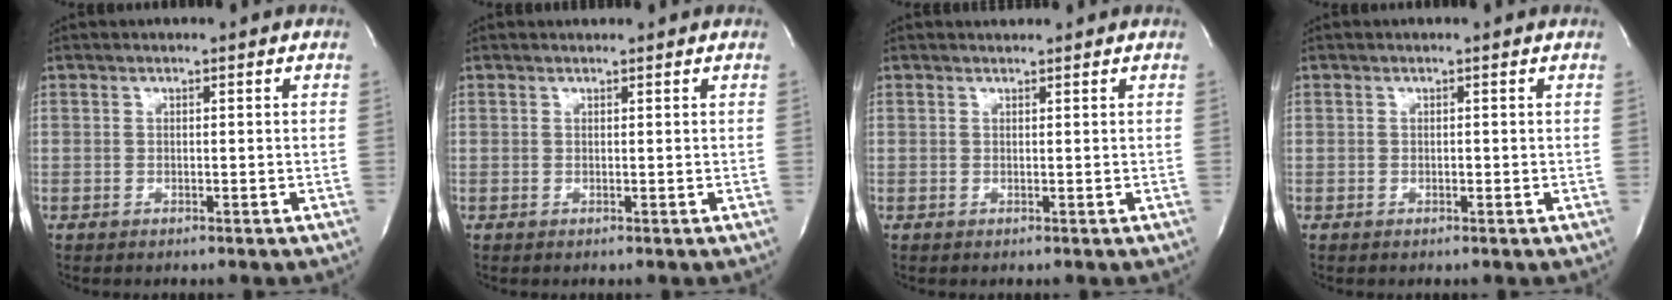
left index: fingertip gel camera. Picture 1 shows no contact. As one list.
[{"total": 0.5, "force": [0.5, 0.0, 0.0], "torque": [-0.007, 0.003, 0.010]}, {"total": 0.8, "force": [0.8, 0.0, -0.1], "torque": [-0.010, 0.004, 0.015]}, {"total": 0.0}]